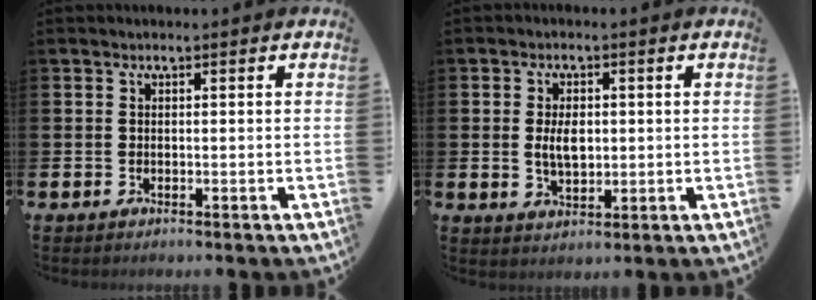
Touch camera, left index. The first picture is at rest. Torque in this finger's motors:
{"motor_torque": [0.61, 0.08, 0.39, 0.14]}